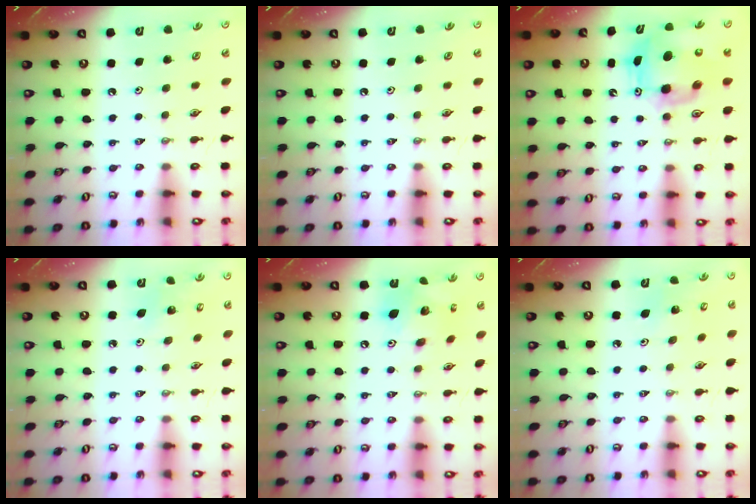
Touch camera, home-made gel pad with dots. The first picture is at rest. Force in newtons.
{"total": 0.0}
{"total": 10.0, "press": 9.9, "slide": 1.6}
{"total": 5.0, "press": 5.0, "slide": 0.5}
{"total": 13.6, "press": 13.6, "slide": 1.2}
{"total": 4.5, "press": 4.3, "slide": 1.2}